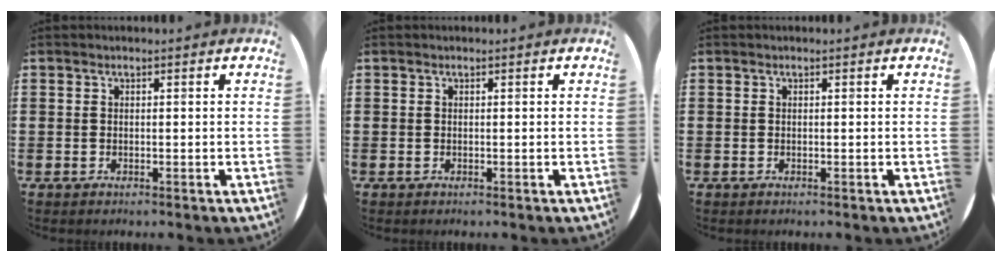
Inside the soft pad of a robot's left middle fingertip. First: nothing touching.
{"total": 0.0}
{"total": 0.0}